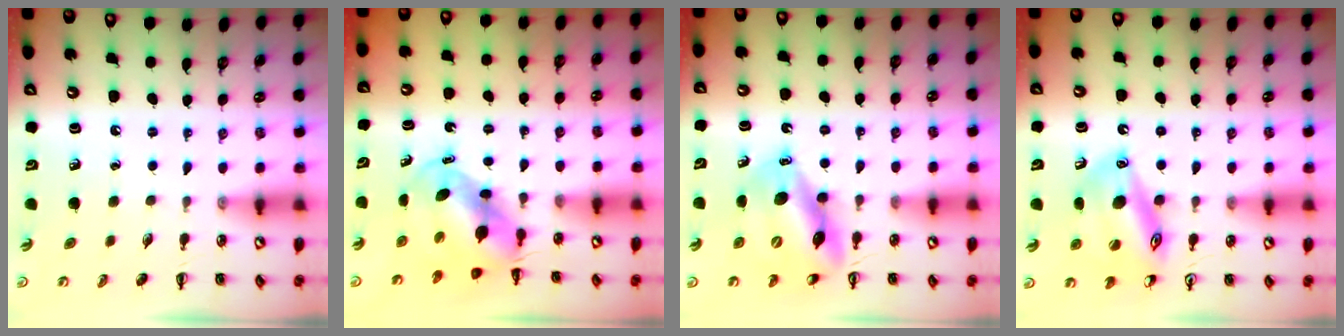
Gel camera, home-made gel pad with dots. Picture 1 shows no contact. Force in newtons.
{"total": 5.4, "press": 5.3, "slide": 0.7}
{"total": 12.9, "press": 12.3, "slide": 4.0}
{"total": 16.2, "press": 16.1, "slide": 1.8}